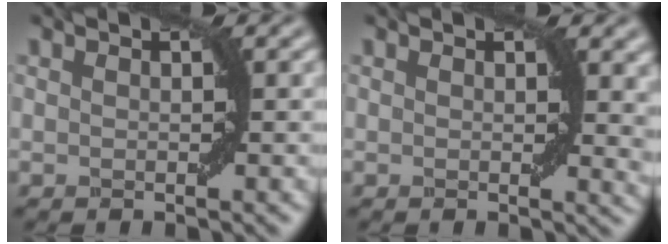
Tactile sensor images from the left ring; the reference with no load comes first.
{"total": 2.5, "force": [0.9, 0.9, 2.1], "torque": [-0.018, -0.004, 0.014]}